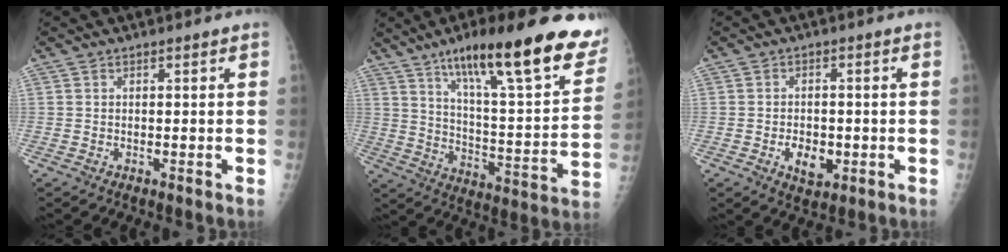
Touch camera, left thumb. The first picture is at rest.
{"total": 26.9, "force": [16.5, 5.9, 20.4], "torque": [-0.275, -0.049, 0.254]}
{"total": 5.0, "force": [-1.3, 3.5, 3.3], "torque": [-0.036, 0.001, -0.015]}